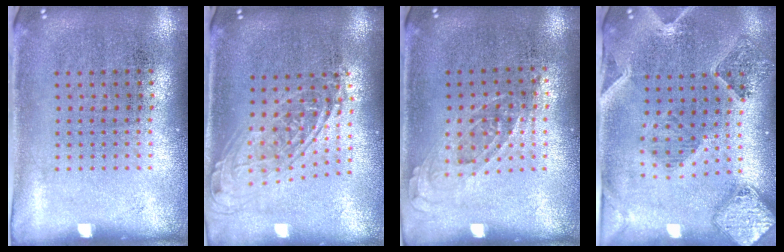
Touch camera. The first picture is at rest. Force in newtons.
{"total": 1.8, "press": 1.4, "slide": 1.1}
{"total": 0.7, "press": 0.7, "slide": 0.3}
{"total": 1.5, "press": 1.4, "slide": 0.4}